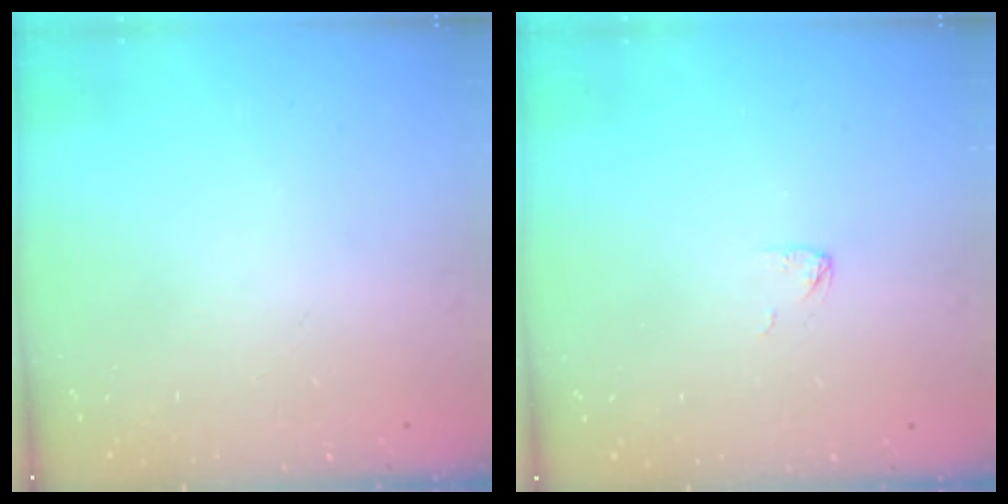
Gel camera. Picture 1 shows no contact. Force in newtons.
{"total": 2.8, "press": 2.7, "slide": 0.2}